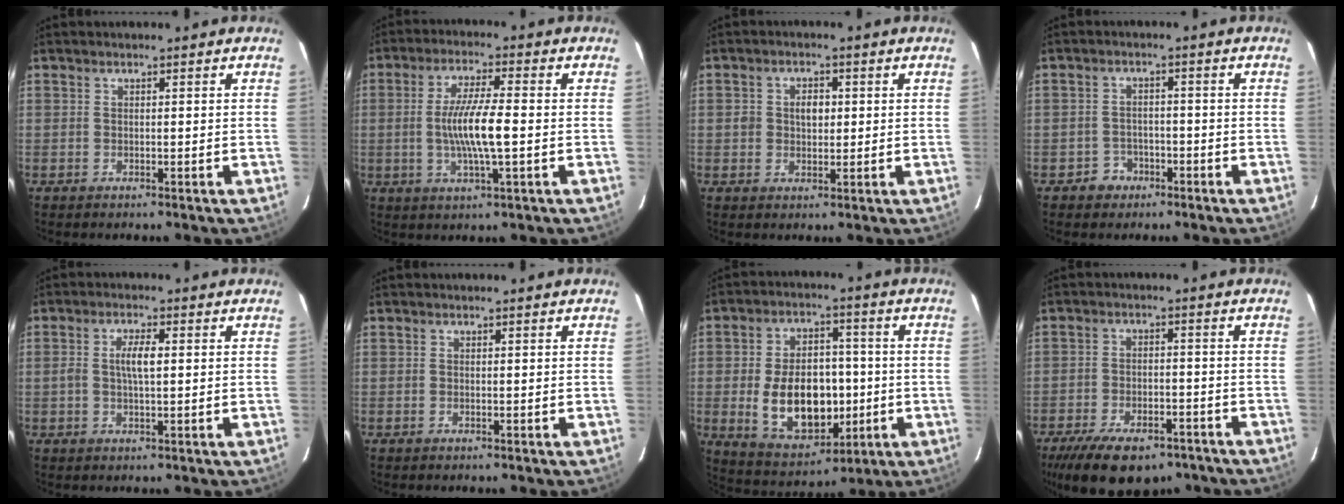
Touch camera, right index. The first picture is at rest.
{"total": 9.1, "force": [-1.0, 1.1, 9.0], "torque": [-0.169, -0.004, -0.019]}
{"total": 3.5, "force": [0.3, 2.8, 2.1], "torque": [-0.033, 0.010, 0.005]}
{"total": 3.9, "force": [-2.3, 3.2, 0.2], "torque": [-0.014, 0.014, -0.034]}
{"total": 4.0, "force": [0.3, 1.2, 3.8], "torque": [-0.072, 0.006, 0.006]}
{"total": 0.0}
{"total": 16.0, "force": [-2.5, 10.1, 12.2], "torque": [-0.241, 0.008, -0.014]}
{"total": 17.2, "force": [-12.2, 7.8, 9.3], "torque": [-0.200, -0.022, -0.180]}